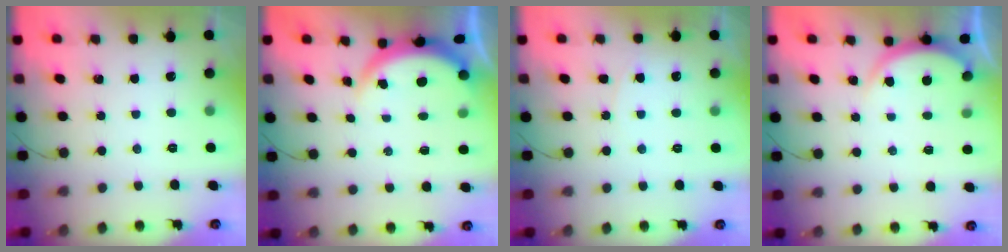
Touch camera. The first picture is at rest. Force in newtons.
{"total": 3.6, "press": 3.5, "slide": 0.6}
{"total": 3.3, "press": 3.3, "slide": 0.5}
{"total": 4.1, "press": 4.1, "slide": 0.5}